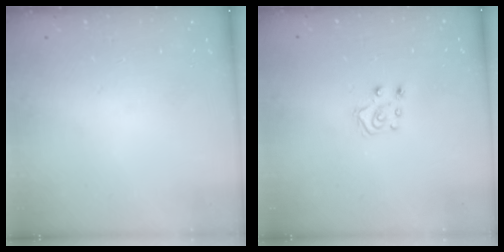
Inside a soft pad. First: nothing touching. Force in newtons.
{"total": 6.8, "press": 6.8, "slide": 0.4}